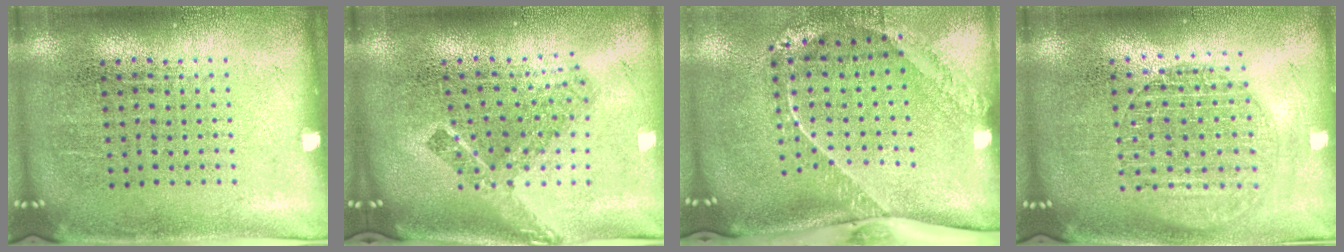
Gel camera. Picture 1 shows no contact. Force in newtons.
{"total": 2.4, "press": 1.6, "slide": 1.8}
{"total": 2.5, "press": 1.7, "slide": 1.9}
{"total": 1.6, "press": 1.4, "slide": 0.8}